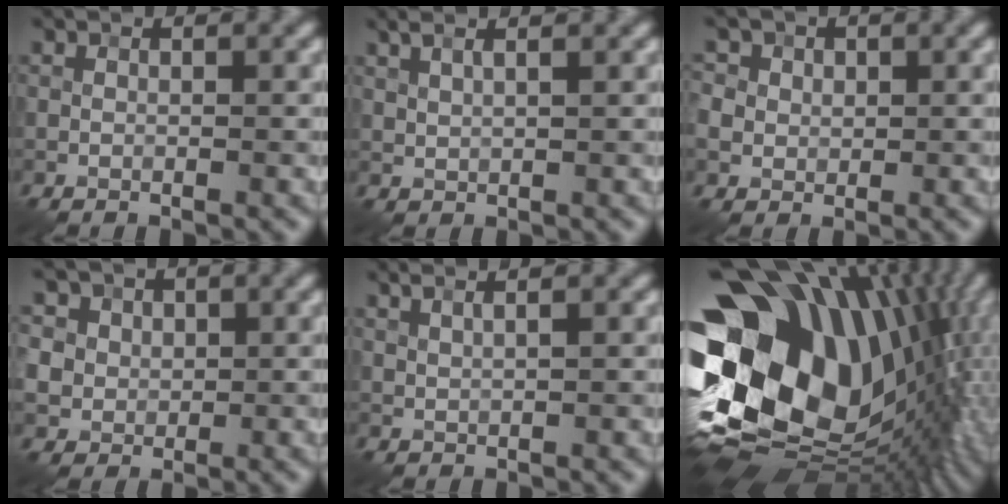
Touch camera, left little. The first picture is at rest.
{"total": 4.2, "force": [2.7, 1.8, 2.7], "torque": [-0.039, 0.036, 0.026]}
{"total": 4.9, "force": [1.5, 4.3, 1.9], "torque": [-0.042, 0.022, 0.011]}
{"total": 6.9, "force": [2.7, 5.8, 2.5], "torque": [-0.055, 0.020, 0.028]}
{"total": 3.6, "force": [2.3, 1.5, 2.4], "torque": [-0.029, 0.032, 0.014]}
{"total": 20.5, "force": [2.8, 14.4, 14.4], "torque": [-0.310, -0.052, 0.090]}